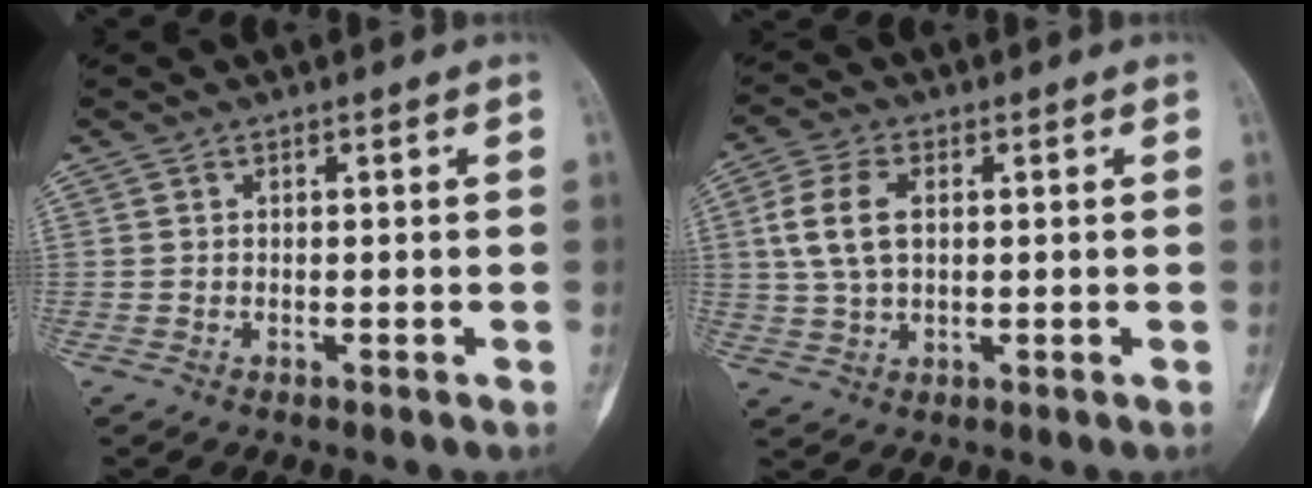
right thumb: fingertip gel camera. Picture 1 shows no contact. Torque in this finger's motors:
{"motor_torque": [0.04, 0.22, 0.62, -0.12, 0.29]}